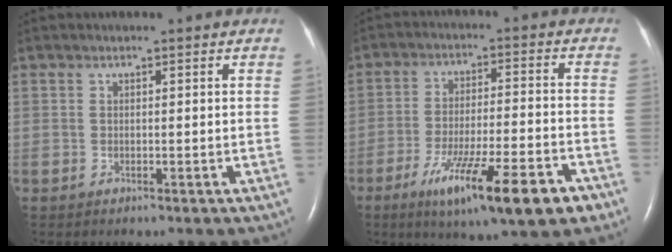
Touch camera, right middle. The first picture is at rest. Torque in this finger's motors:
{"motor_torque": [1.40, -0.73, 0.38, 0.21]}